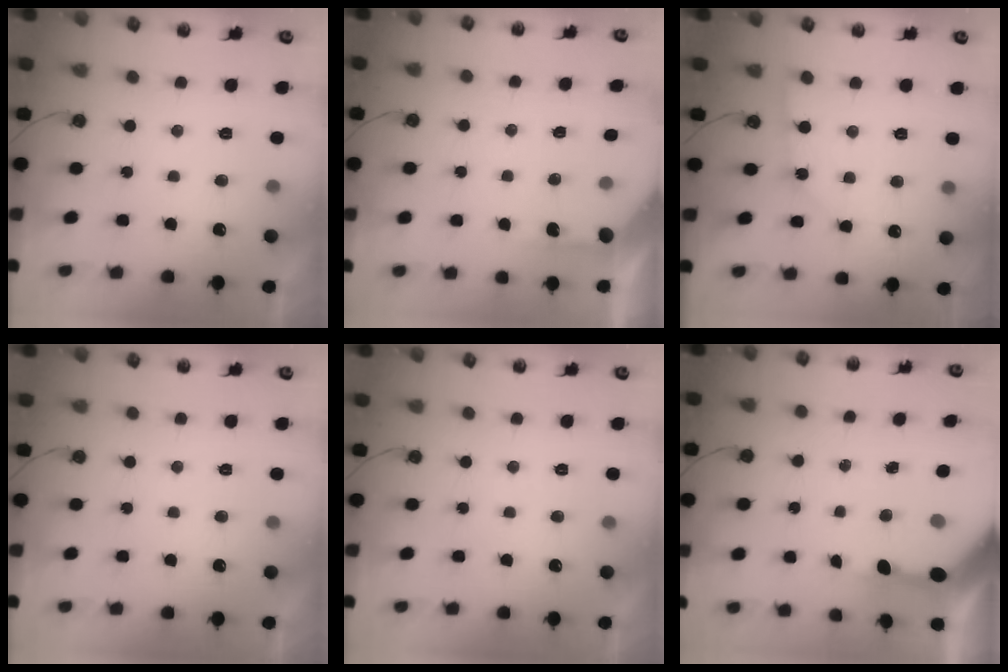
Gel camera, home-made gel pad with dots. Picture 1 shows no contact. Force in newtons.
{"total": 1.9, "press": 1.9, "slide": 0.3}
{"total": 2.2, "press": 2.1, "slide": 0.3}
{"total": 0.0}
{"total": 0.0}
{"total": 8.6, "press": 8.5, "slide": 1.0}